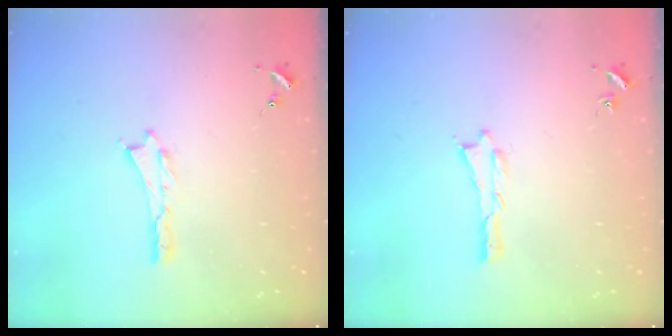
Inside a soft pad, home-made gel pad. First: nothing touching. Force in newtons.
{"total": 0.0}